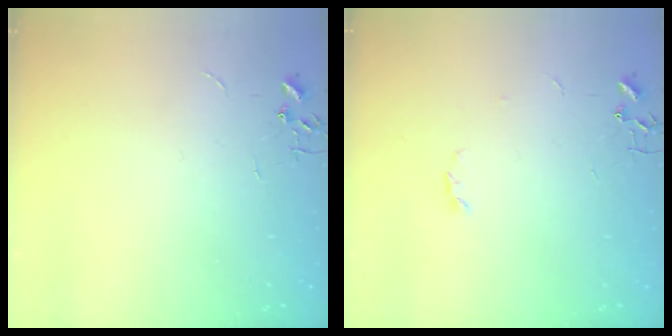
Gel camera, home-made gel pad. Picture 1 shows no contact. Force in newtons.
{"total": 2.8, "press": 2.7, "slide": 0.5}